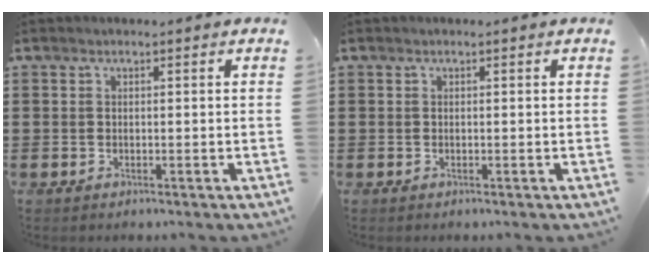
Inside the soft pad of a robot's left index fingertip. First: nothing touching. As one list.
[{"total": 0.0}]